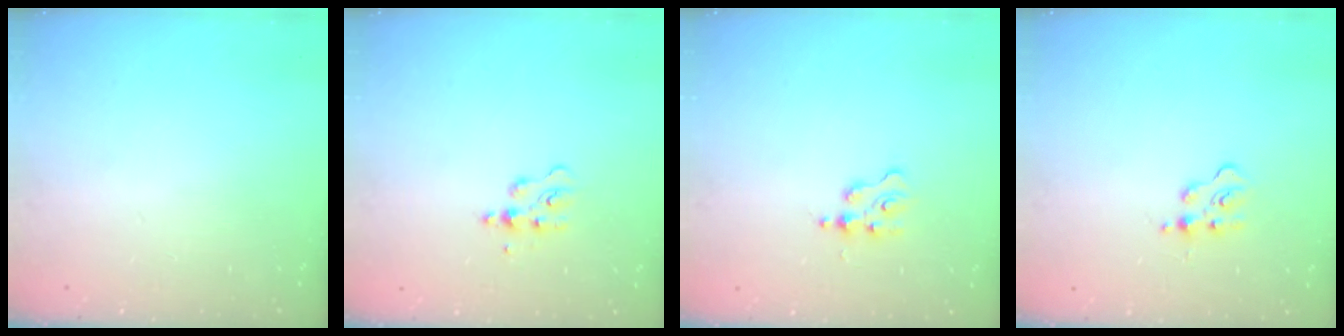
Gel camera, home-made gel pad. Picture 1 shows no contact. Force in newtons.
{"total": 5.9, "press": 5.9, "slide": 0.6}
{"total": 1.7, "press": 1.7, "slide": 0.2}
{"total": 5.6, "press": 5.6, "slide": 0.6}